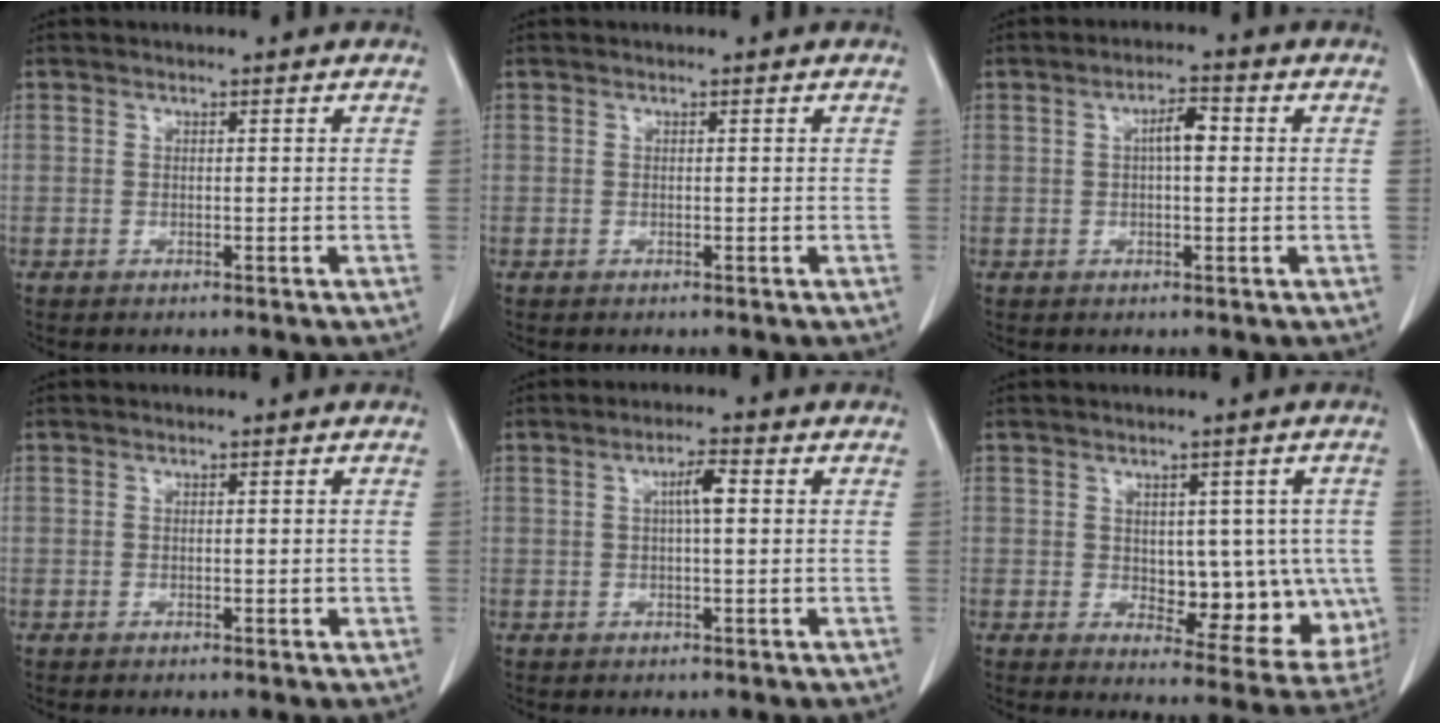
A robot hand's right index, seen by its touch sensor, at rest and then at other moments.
{"total": 0.0}
{"total": 3.5, "force": [0.5, 1.0, 3.3], "torque": [-0.056, 0.009, 0.006]}
{"total": 0.8, "force": [-0.1, 0.4, 0.7], "torque": [-0.010, -0.001, 0.000]}
{"total": 3.3, "force": [0.6, 0.4, 3.2], "torque": [-0.056, 0.007, 0.009]}
{"total": 11.5, "force": [-0.4, 6.1, 9.8], "torque": [-0.106, 0.004, 0.015]}